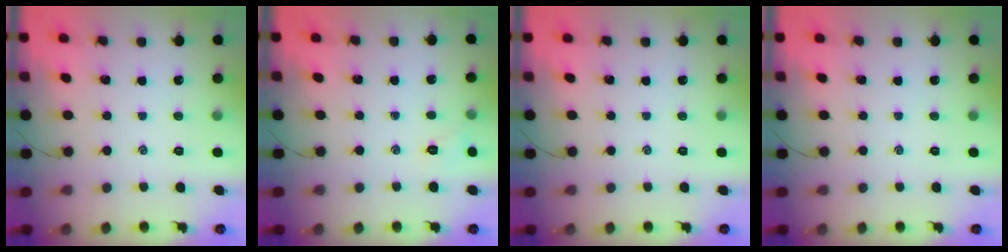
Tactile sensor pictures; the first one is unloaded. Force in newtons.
{"total": 4.7, "press": 4.5, "slide": 1.4}
{"total": 0.0}
{"total": 0.0}